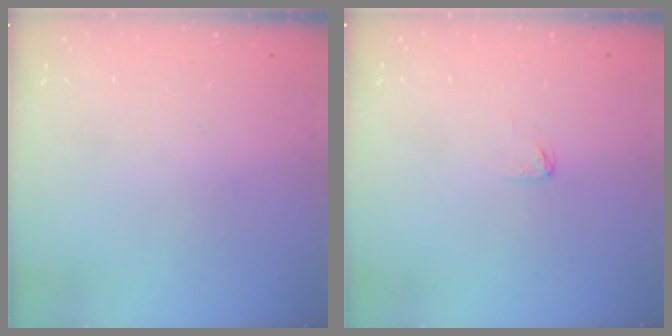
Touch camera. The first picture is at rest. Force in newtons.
{"total": 2.9, "press": 2.9, "slide": 0.1}